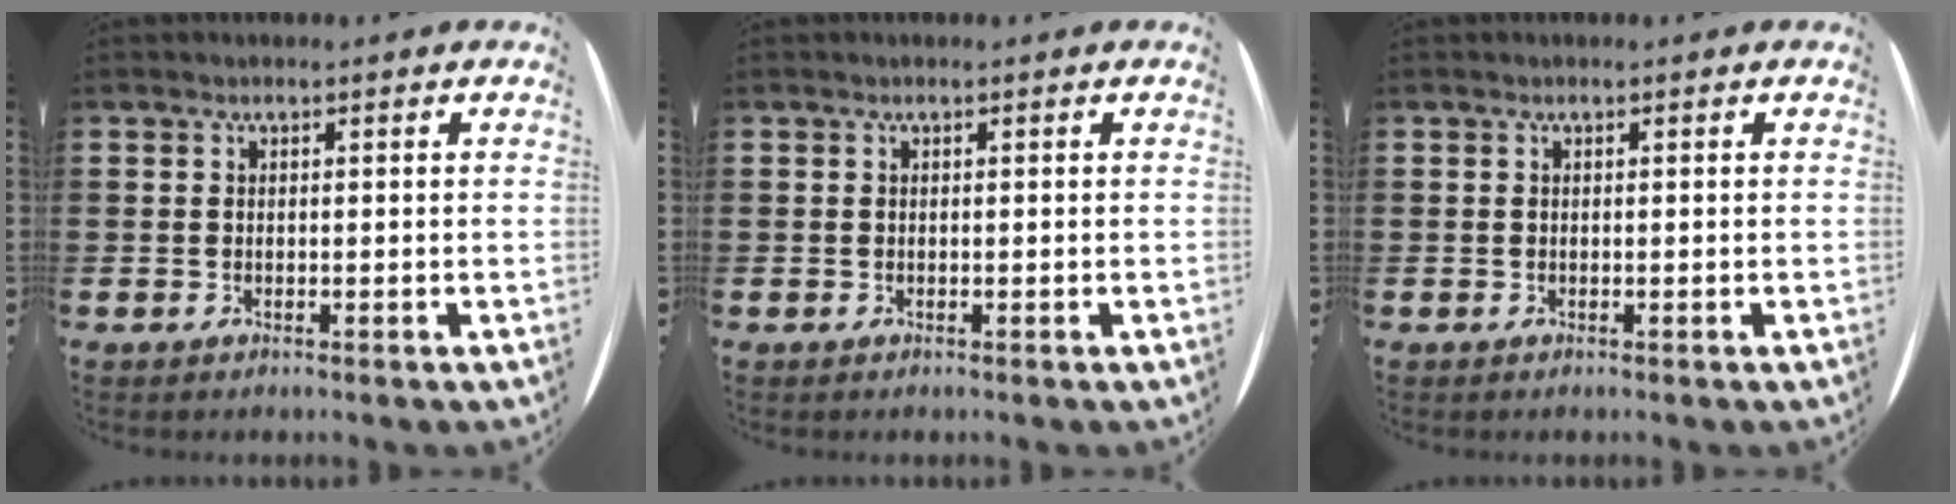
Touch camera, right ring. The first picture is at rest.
{"total": 0.0}
{"total": 0.0}